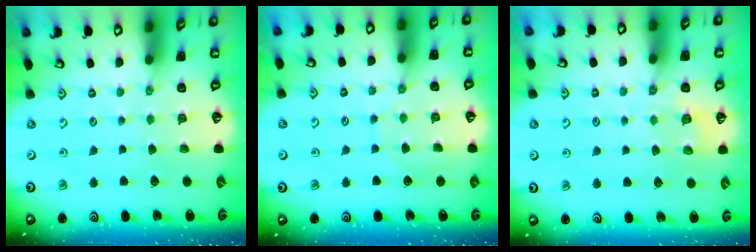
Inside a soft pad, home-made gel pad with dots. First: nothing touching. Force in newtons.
{"total": 5.8, "press": 5.8, "slide": 0.6}
{"total": 5.1, "press": 4.9, "slide": 1.4}